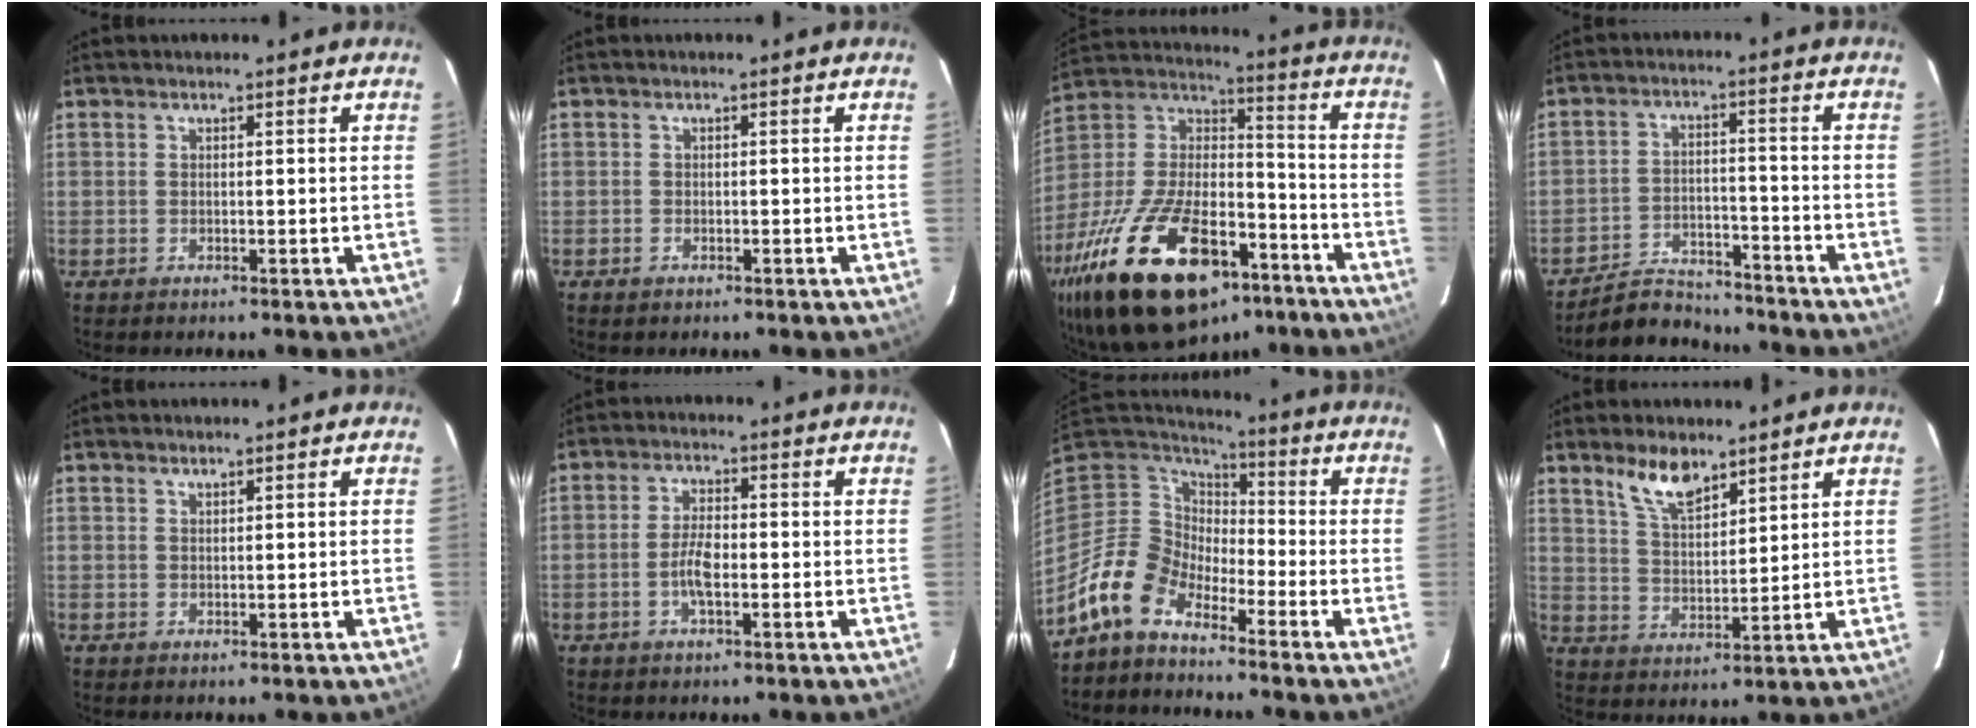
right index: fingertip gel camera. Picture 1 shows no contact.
{"total": 0.9, "force": [-0.6, 0.5, 0.3], "torque": [-0.005, 0.000, -0.011]}
{"total": 32.2, "force": [-19.3, 14.8, 21.2], "torque": [-0.417, -0.011, -0.305]}
{"total": 9.6, "force": [-9.0, 2.9, 1.4], "torque": [-0.054, 0.009, -0.141]}
{"total": 0.5, "force": [0.5, 0.0, 0.1], "torque": [-0.002, 0.000, 0.010]}
{"total": 4.8, "force": [-1.3, 1.7, 4.2], "torque": [-0.088, 0.003, -0.026]}
{"total": 11.1, "force": [-8.5, 5.6, 4.5], "torque": [-0.092, 0.017, -0.179]}
{"total": 7.5, "force": [5.6, 2.8, 4.2], "torque": [-0.074, 0.004, 0.111]}